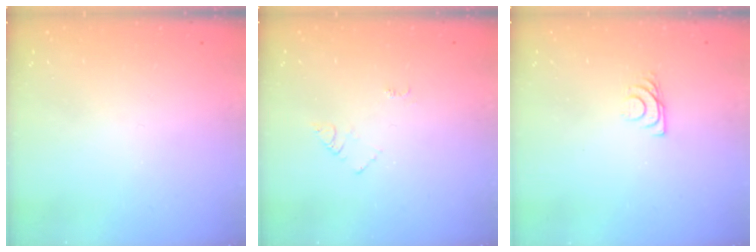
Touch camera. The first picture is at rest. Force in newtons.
{"total": 4.4, "press": 4.4, "slide": 0.5}
{"total": 5.4, "press": 5.3, "slide": 0.7}